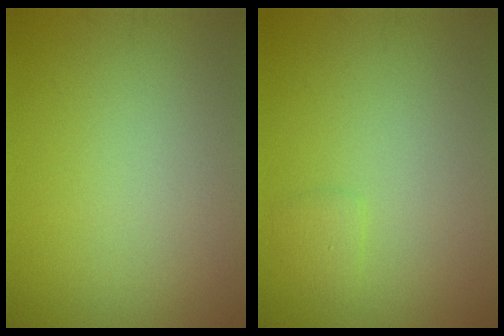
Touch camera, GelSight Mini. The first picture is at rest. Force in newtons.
{"total": 0.8, "press": 0.8, "slide": 0.1}